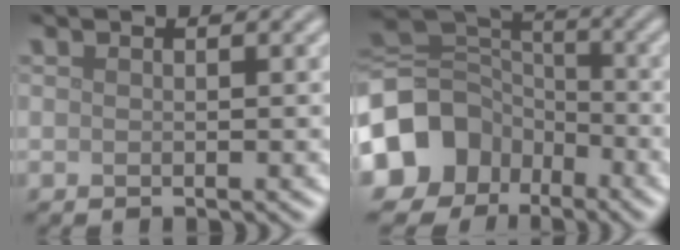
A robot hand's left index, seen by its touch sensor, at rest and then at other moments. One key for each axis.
{"total": 11.7, "fx": -5.4, "fy": 9.3, "fz": 4.5, "tx": -0.115, "ty": 0.000, "tz": -0.114}